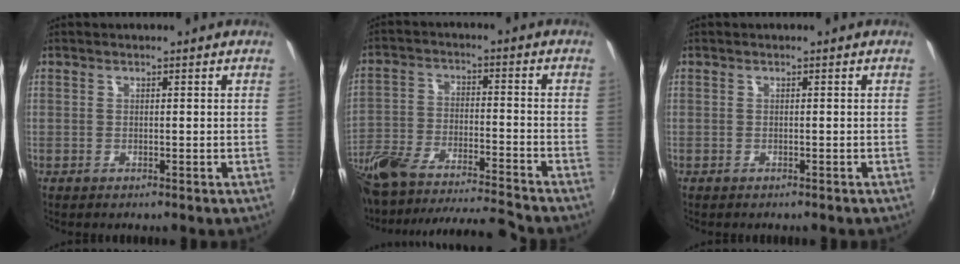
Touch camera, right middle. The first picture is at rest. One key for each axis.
{"total": 17.8, "fx": -15.0, "fy": 2.3, "fz": 9.3, "tx": -0.185, "ty": -0.046, "tz": -0.254}
{"total": 0.5, "fx": -0.5, "fy": 0.0, "fz": 0.2, "tx": -0.004, "ty": -0.001, "tz": -0.006}